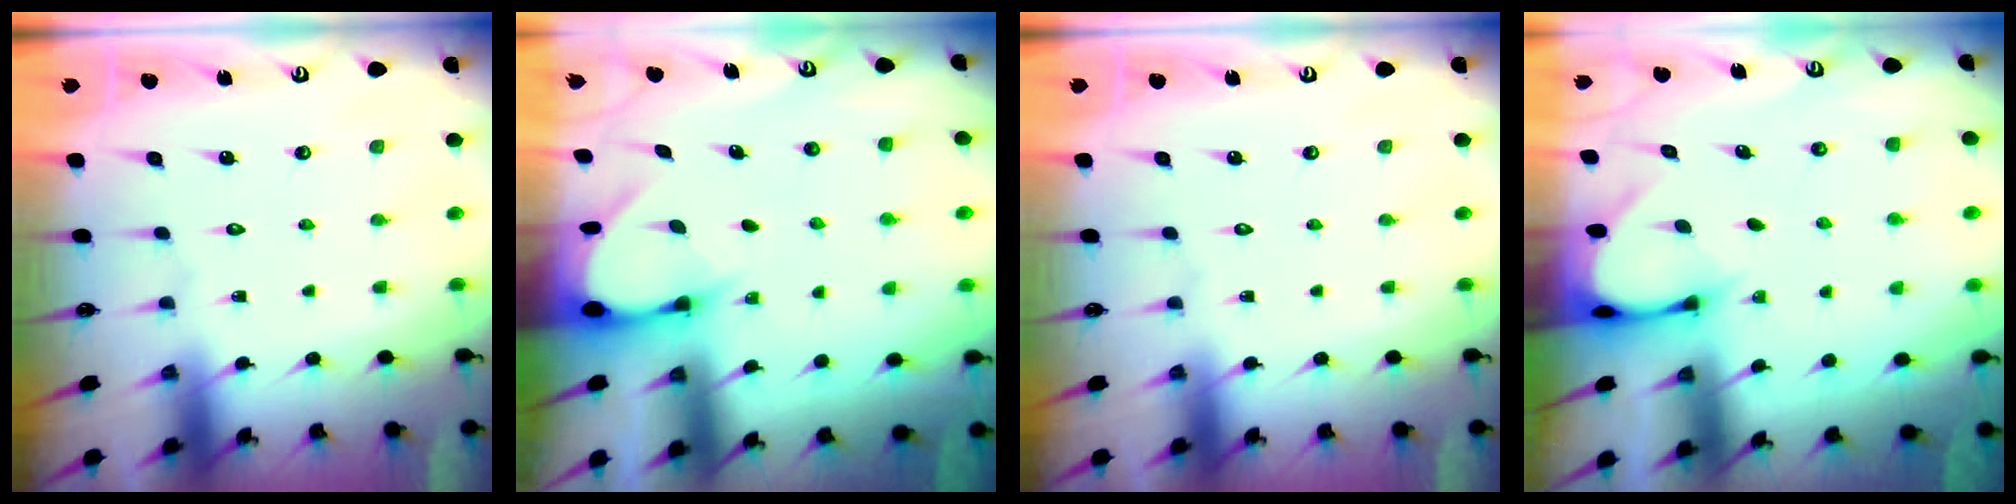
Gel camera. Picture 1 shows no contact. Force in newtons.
{"total": 3.5, "press": 3.4, "slide": 0.3}
{"total": 0.0}
{"total": 2.8, "press": 2.8, "slide": 0.3}